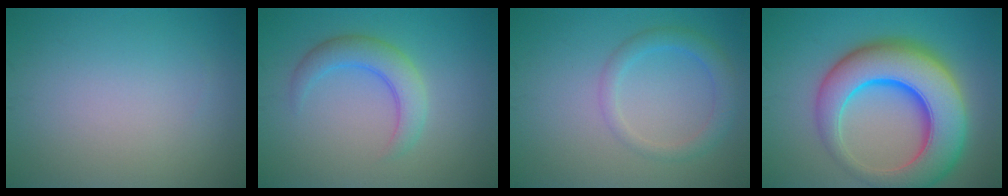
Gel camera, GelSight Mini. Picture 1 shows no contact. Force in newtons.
{"total": 3.6, "press": 3.6, "slide": 0.1}
{"total": 2.7, "press": 2.7, "slide": 0.1}
{"total": 11.8, "press": 11.8, "slide": 0.5}